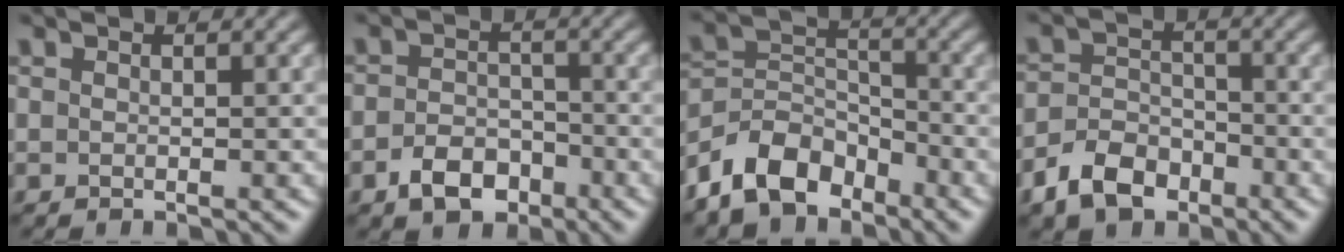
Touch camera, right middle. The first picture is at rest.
{"total": 3.7, "force": [-2.1, 2.4, 1.8], "torque": [-0.032, 0.002, -0.041]}
{"total": 6.5, "force": [-4.7, 3.6, 2.7], "torque": [-0.048, 0.001, -0.100]}
{"total": 4.7, "force": [-3.0, 3.0, 2.1], "torque": [-0.042, 0.000, -0.063]}